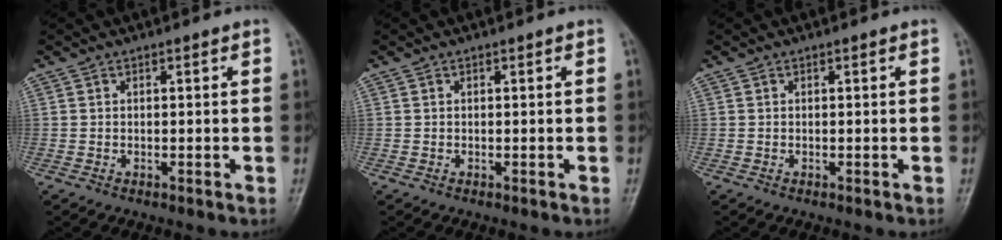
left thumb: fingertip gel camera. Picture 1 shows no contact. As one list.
[{"total": 0.0}, {"total": 0.0}]